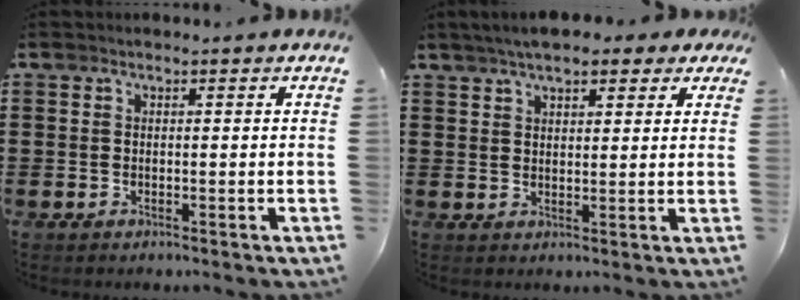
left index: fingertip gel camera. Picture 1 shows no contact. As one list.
[{"total": 5.2, "force": [4.1, 1.7, 2.8], "torque": [-0.066, 0.006, 0.074]}]